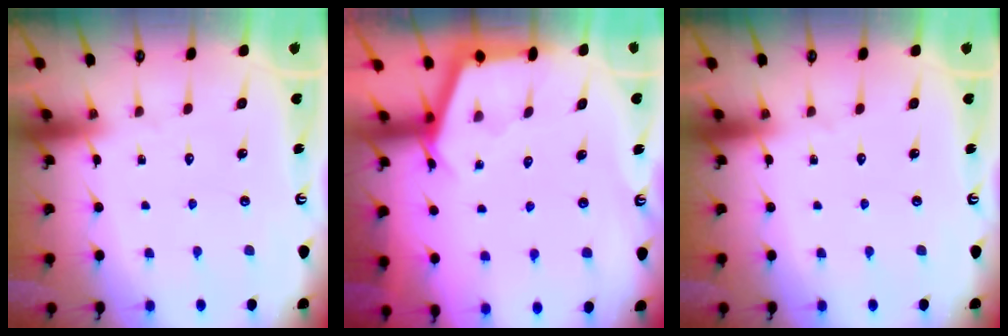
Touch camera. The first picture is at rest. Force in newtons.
{"total": 2.8, "press": 2.8, "slide": 0.4}
{"total": 0.0}